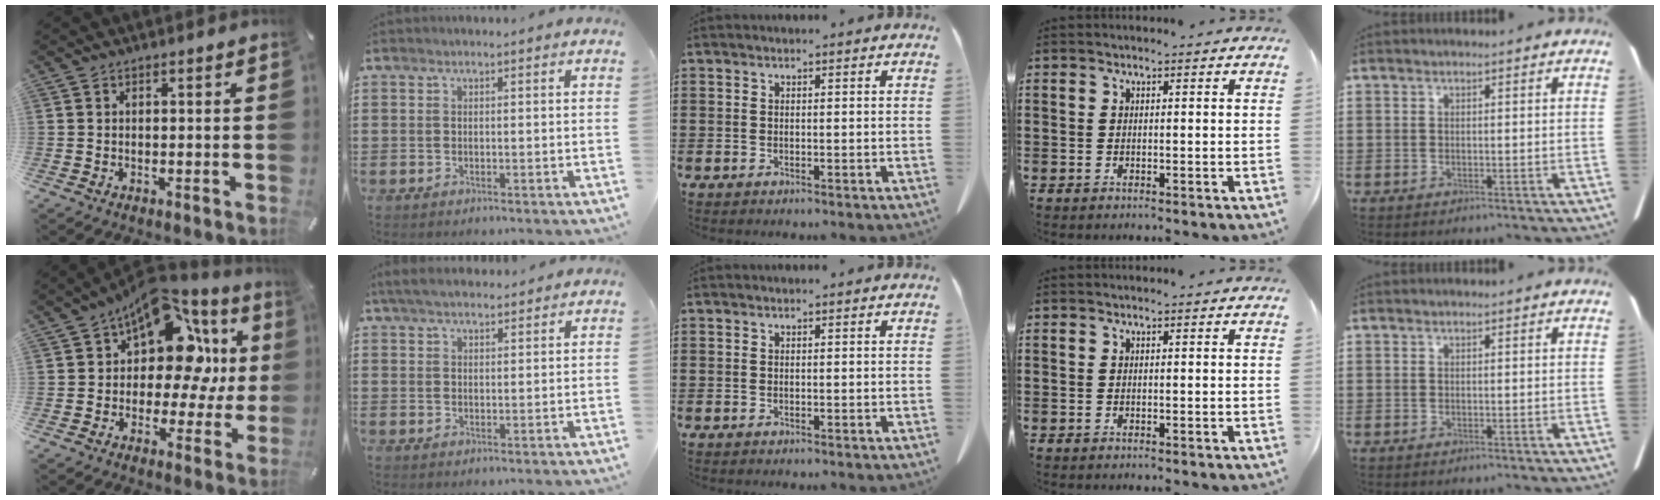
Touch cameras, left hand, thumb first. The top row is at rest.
{"thumb": {"total": 16.4, "force": [6.5, 9.8, 11.4], "torque": [-0.165, -0.063, 0.106]}, "index": {"total": 3.8, "force": [3.3, 0.9, 1.7], "torque": [-0.041, 0.000, 0.063]}}